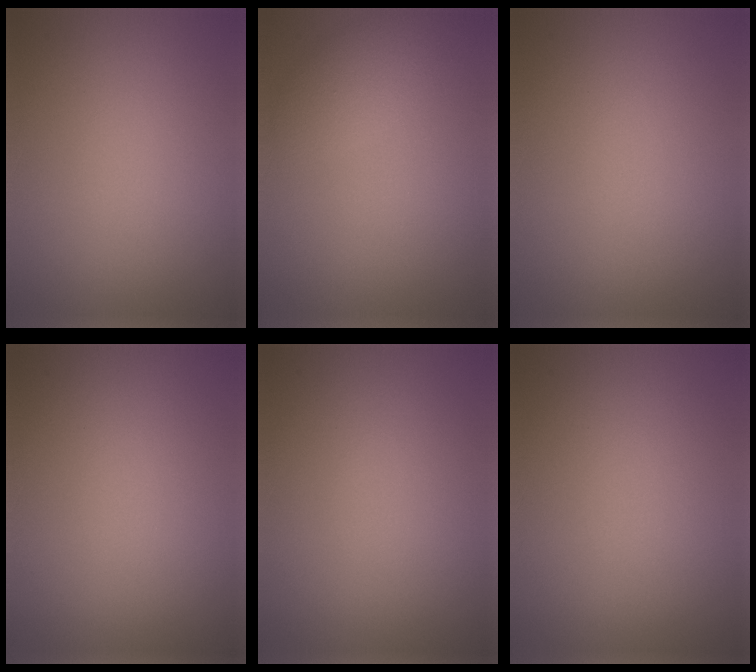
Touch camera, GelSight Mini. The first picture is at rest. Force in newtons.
{"total": 2.3, "press": 2.3, "slide": 0.1}
{"total": 0.0}
{"total": 0.0}
{"total": 0.0}
{"total": 0.0}